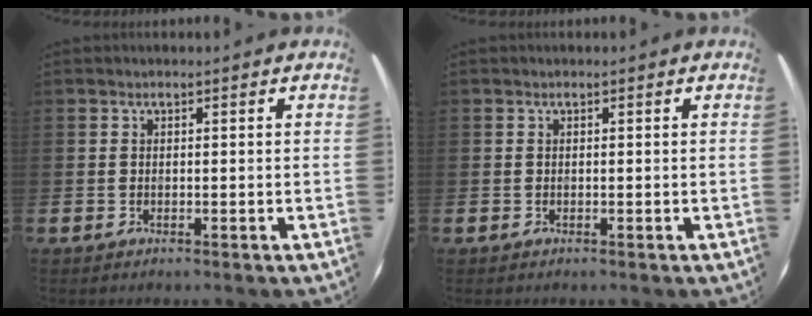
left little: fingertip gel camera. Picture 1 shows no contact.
{"total": 0.0}